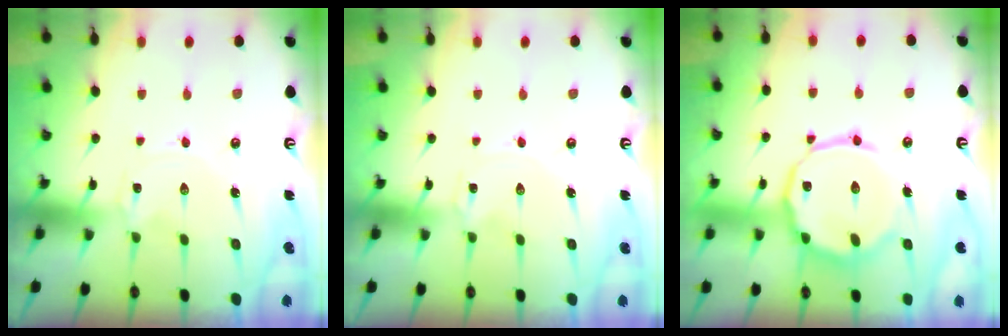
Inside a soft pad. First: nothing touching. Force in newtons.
{"total": 0.0}
{"total": 14.9, "press": 14.8, "slide": 1.3}